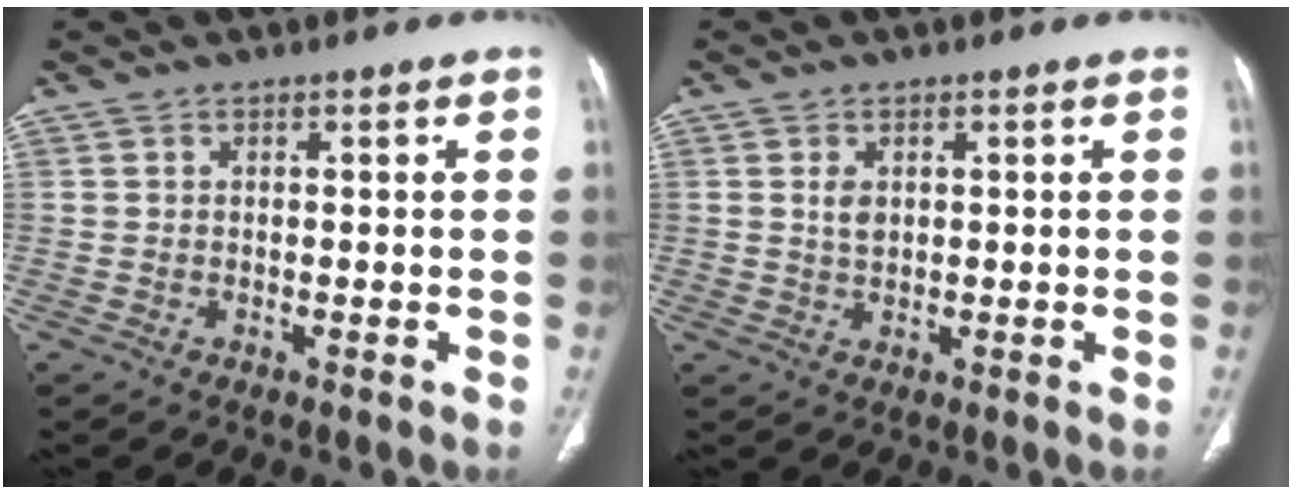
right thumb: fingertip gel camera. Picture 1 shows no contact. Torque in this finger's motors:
{"motor_torque": [-0.20, -0.05, 0.30, -0.15, 0.10]}